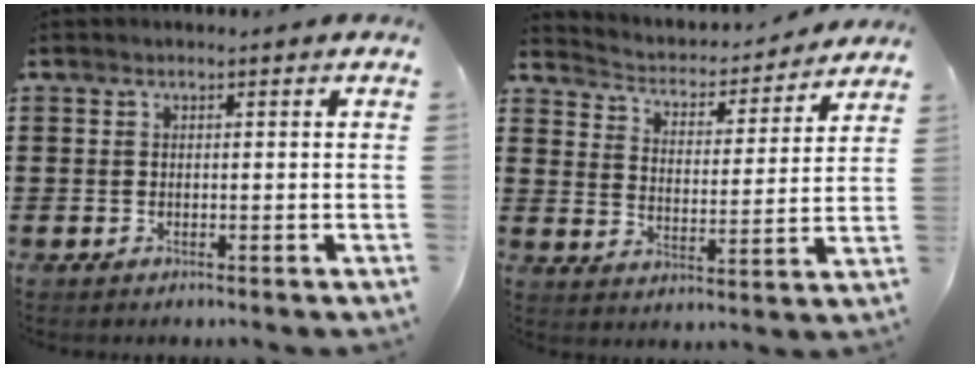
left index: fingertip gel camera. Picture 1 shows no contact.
{"total": 2.9, "force": [2.8, 0.6, 0.2], "torque": [-0.026, -0.030, 0.038]}